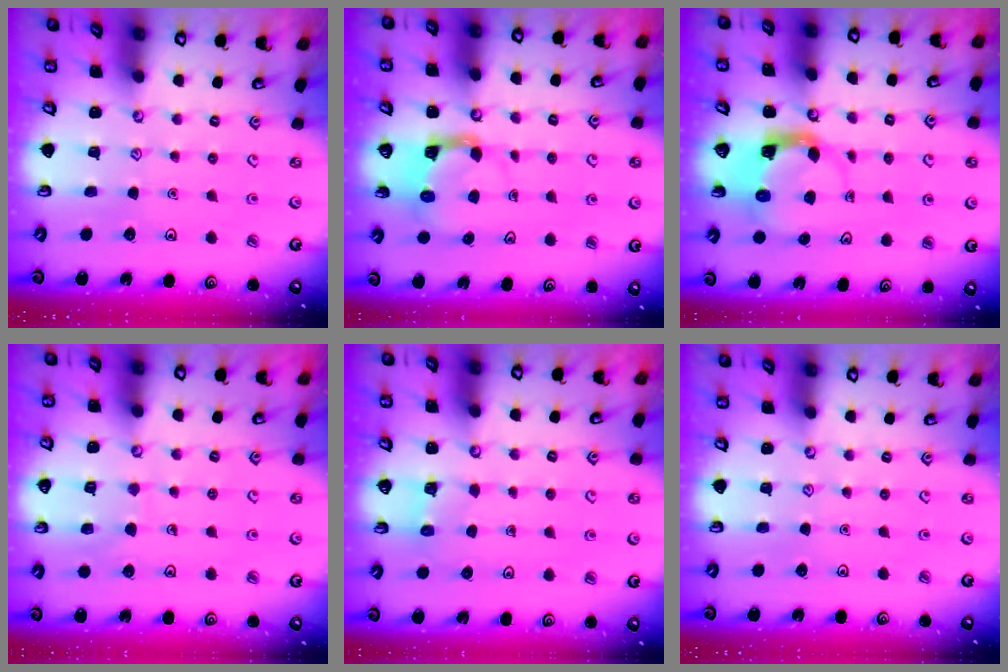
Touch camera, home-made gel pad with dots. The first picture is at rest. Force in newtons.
{"total": 4.2, "press": 4.2, "slide": 0.4}
{"total": 4.0, "press": 3.9, "slide": 0.6}
{"total": 5.8, "press": 5.8, "slide": 0.3}
{"total": 2.5, "press": 2.5, "slide": 0.1}
{"total": 0.0}